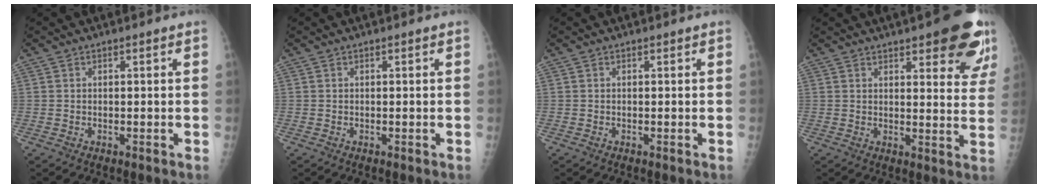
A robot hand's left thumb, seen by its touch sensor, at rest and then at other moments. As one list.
[{"total": 0.0}, {"total": 0.0}, {"total": 15.3, "force": [9.4, 4.8, 11.1], "torque": [-0.103, -0.042, 0.104]}]